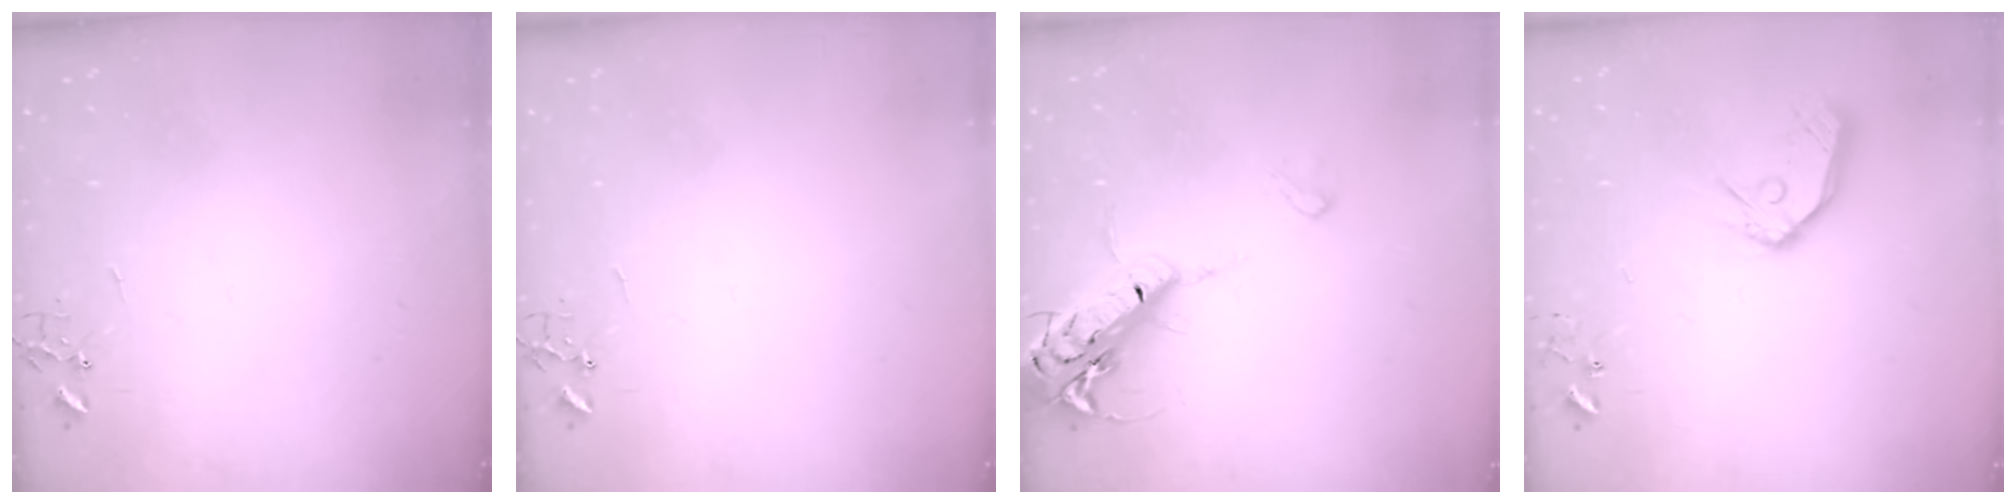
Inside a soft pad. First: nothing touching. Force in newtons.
{"total": 0.0}
{"total": 20.3, "press": 19.9, "slide": 3.9}
{"total": 13.0, "press": 12.9, "slide": 1.6}